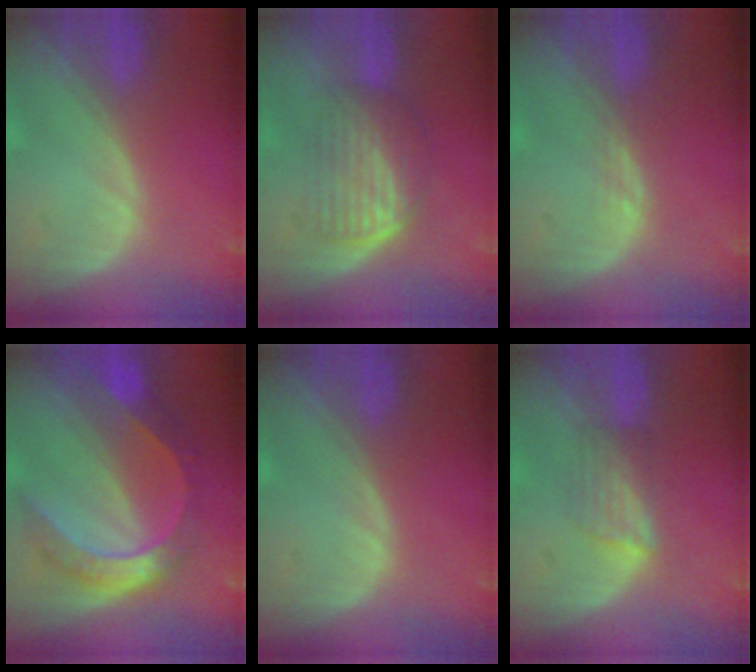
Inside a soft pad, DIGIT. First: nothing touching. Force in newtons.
{"total": 6.3, "press": 5.6, "slide": 2.7}
{"total": 1.0, "press": 0.8, "slide": 0.7}
{"total": 8.4, "press": 8.3, "slide": 0.9}
{"total": 0.0}
{"total": 3.5, "press": 3.2, "slide": 1.4}